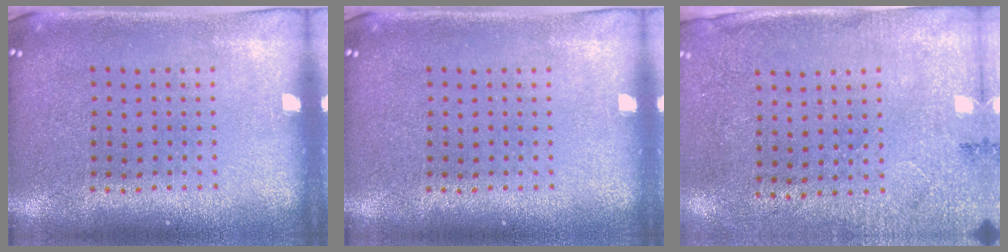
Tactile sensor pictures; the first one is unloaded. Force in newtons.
{"total": 0.0}
{"total": 2.7, "press": 2.2, "slide": 1.5}